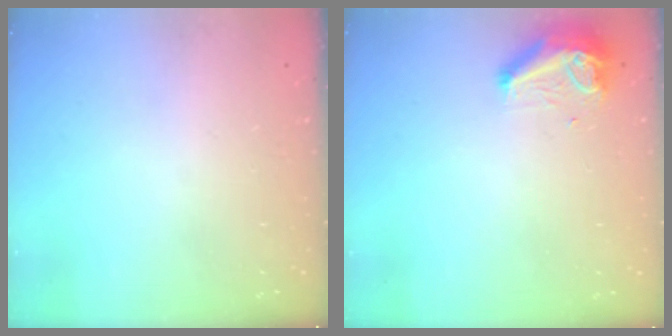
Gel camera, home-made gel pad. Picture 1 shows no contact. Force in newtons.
{"total": 9.3, "press": 9.3, "slide": 0.7}